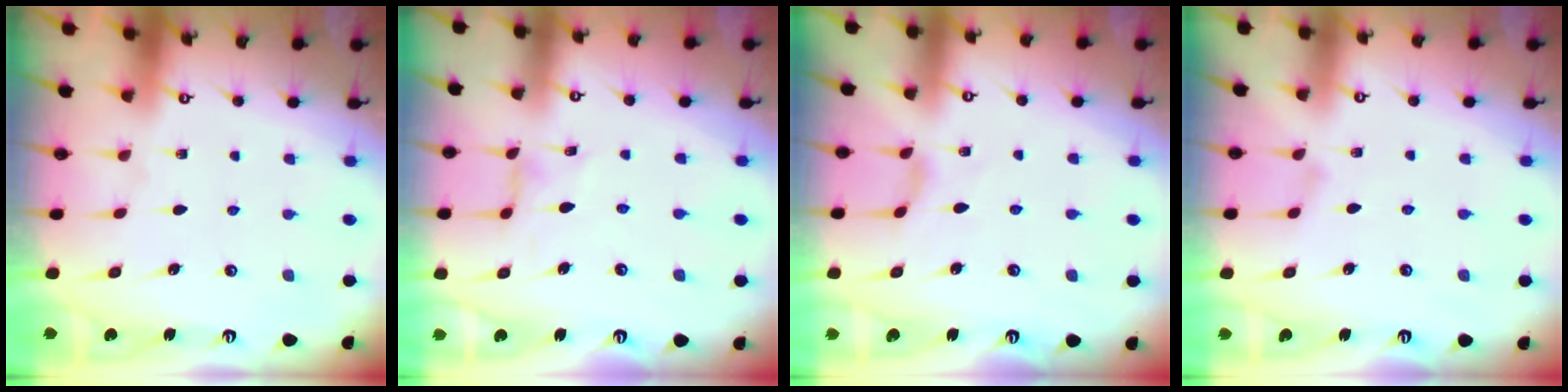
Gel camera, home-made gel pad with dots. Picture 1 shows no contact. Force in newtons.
{"total": 1.0, "press": 1.0, "slide": 0.1}
{"total": 2.0, "press": 2.0, "slide": 0.3}
{"total": 0.7, "press": 0.6, "slide": 0.3}